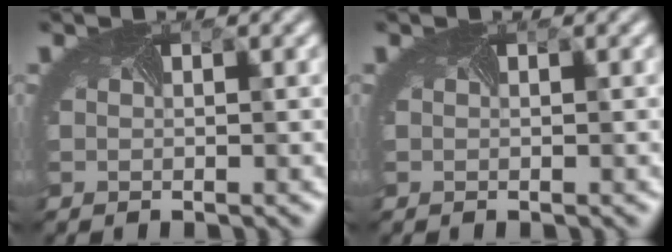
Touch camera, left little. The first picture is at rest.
{"total": 0.0}